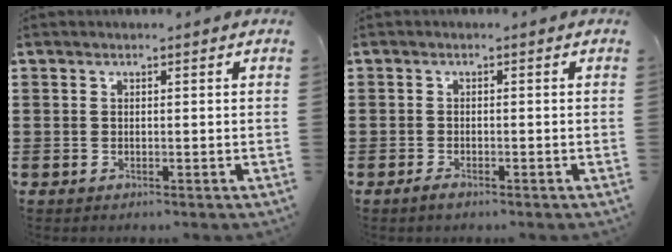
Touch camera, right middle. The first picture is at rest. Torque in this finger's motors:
{"motor_torque": [0.87, 0.34, 0.23, 0.12]}